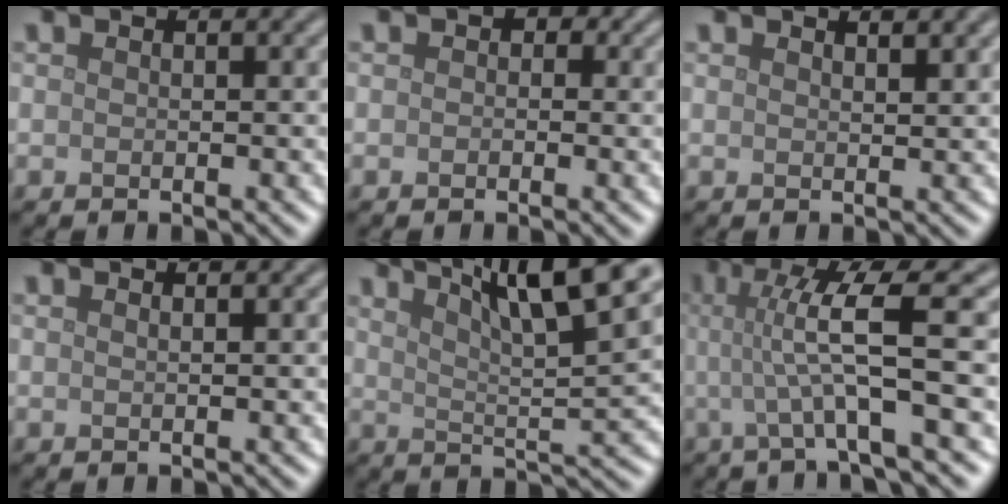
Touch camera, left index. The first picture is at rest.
{"total": 1.2, "force": [0.1, 1.0, 0.6], "torque": [-0.003, -0.003, -0.002]}
{"total": 1.3, "force": [1.1, 0.3, 0.6], "torque": [-0.006, 0.001, 0.018]}
{"total": 0.7, "force": [0.5, 0.2, 0.4], "torque": [-0.001, -0.001, 0.004]}
{"total": 11.3, "force": [6.7, 2.5, 8.8], "torque": [-0.110, 0.023, 0.096]}
{"total": 6.4, "force": [0.2, 0.8, 6.4], "torque": [-0.113, 0.004, 0.003]}